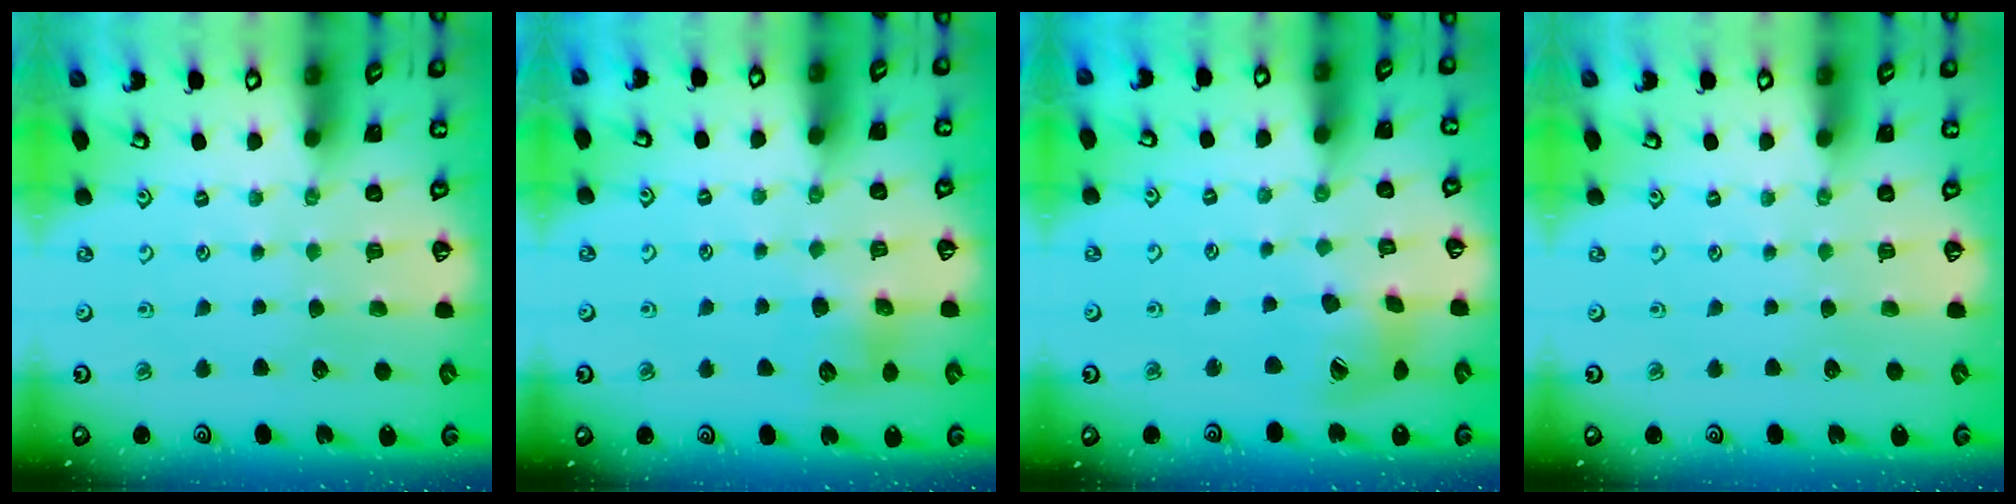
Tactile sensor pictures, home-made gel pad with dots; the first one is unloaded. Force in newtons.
{"total": 6.6, "press": 6.6, "slide": 0.8}
{"total": 14.7, "press": 14.5, "slide": 2.1}
{"total": 0.0}